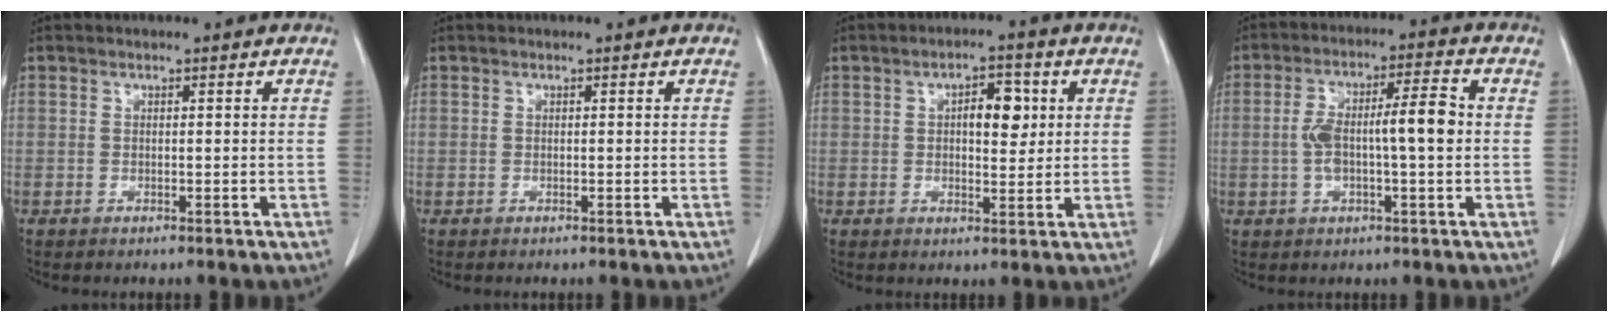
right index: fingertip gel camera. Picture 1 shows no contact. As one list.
[{"total": 0.0}, {"total": 5.4, "force": [1.4, 2.4, 4.7], "torque": [-0.070, 0.007, 0.021]}, {"total": 9.1, "force": [-0.3, 1.8, 9.0], "torque": [-0.165, 0.024, -0.005]}]